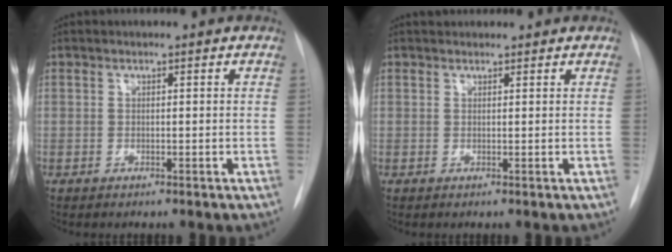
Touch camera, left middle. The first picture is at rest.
{"total": 2.2, "force": [2.0, 0.7, 0.4], "torque": [-0.005, 0.025, 0.030]}